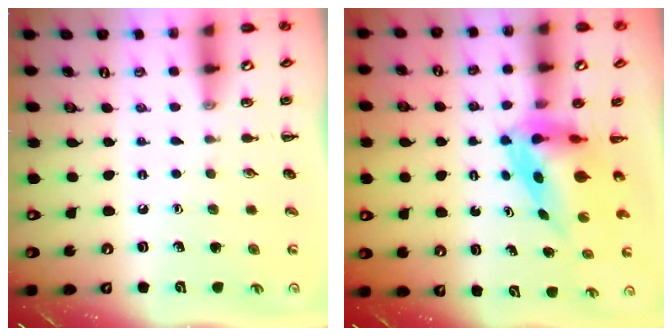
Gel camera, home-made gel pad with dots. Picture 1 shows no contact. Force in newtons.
{"total": 4.7, "press": 4.5, "slide": 1.3}